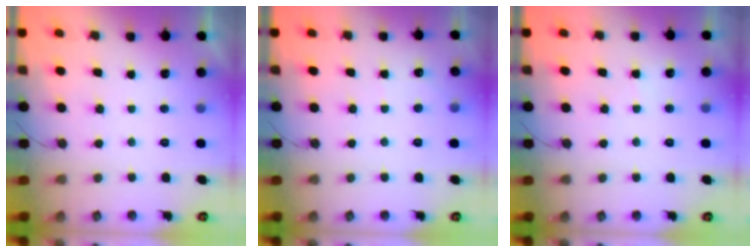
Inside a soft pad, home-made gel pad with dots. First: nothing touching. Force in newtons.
{"total": 2.8, "press": 2.8, "slide": 0.4}
{"total": 2.8, "press": 2.8, "slide": 0.5}